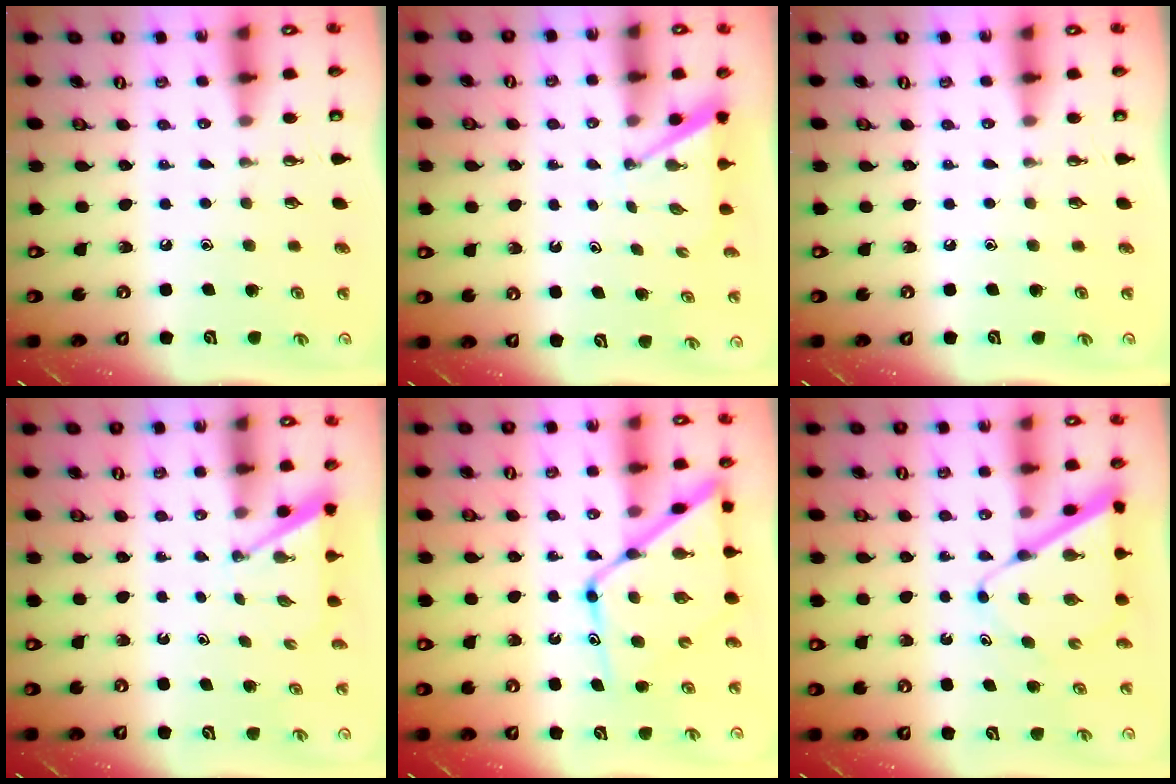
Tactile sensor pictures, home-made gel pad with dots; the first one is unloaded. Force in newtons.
{"total": 2.9, "press": 2.9, "slide": 0.2}
{"total": 0.0}
{"total": 2.9, "press": 2.9, "slide": 0.2}
{"total": 15.0, "press": 14.9, "slide": 1.5}
{"total": 8.8, "press": 8.8, "slide": 0.9}